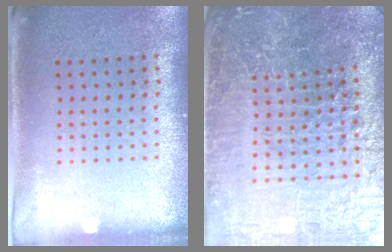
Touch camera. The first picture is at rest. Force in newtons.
{"total": 6.6, "press": 5.9, "slide": 2.8}